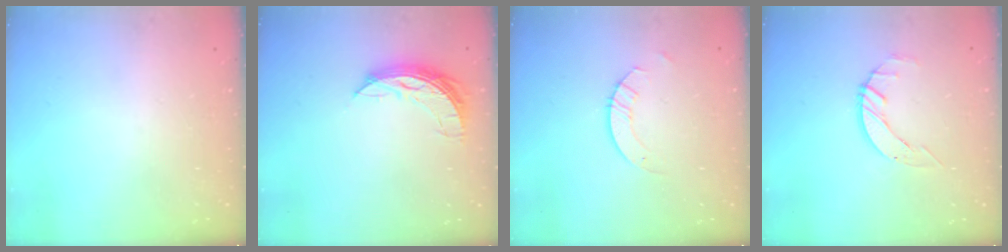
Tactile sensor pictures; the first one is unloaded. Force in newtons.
{"total": 7.2, "press": 7.2, "slide": 0.3}
{"total": 3.2, "press": 3.2, "slide": 0.3}
{"total": 2.7, "press": 2.7, "slide": 0.3}